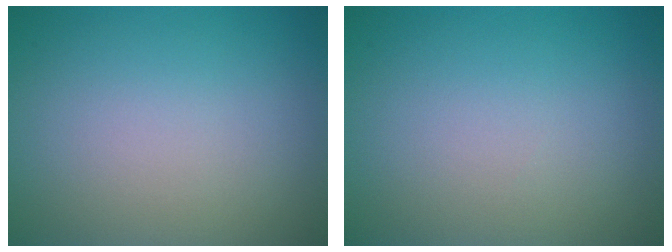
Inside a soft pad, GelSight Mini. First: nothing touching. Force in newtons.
{"total": 0.0}